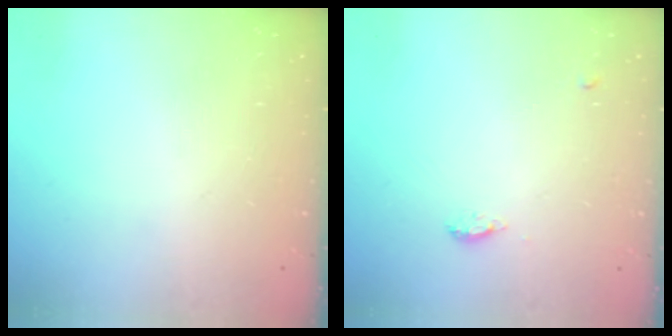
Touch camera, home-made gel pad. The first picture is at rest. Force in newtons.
{"total": 8.1, "press": 5.6, "slide": 5.8}